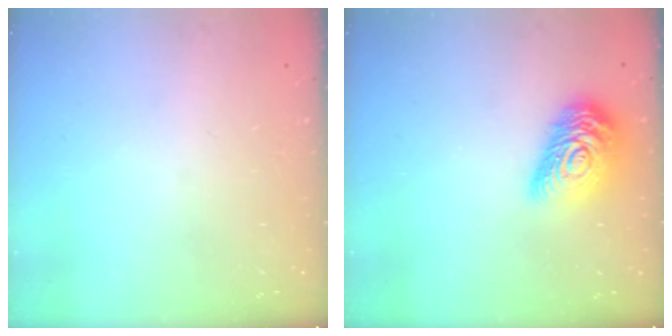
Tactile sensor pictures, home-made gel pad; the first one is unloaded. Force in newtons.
{"total": 15.2, "press": 15.1, "slide": 0.9}